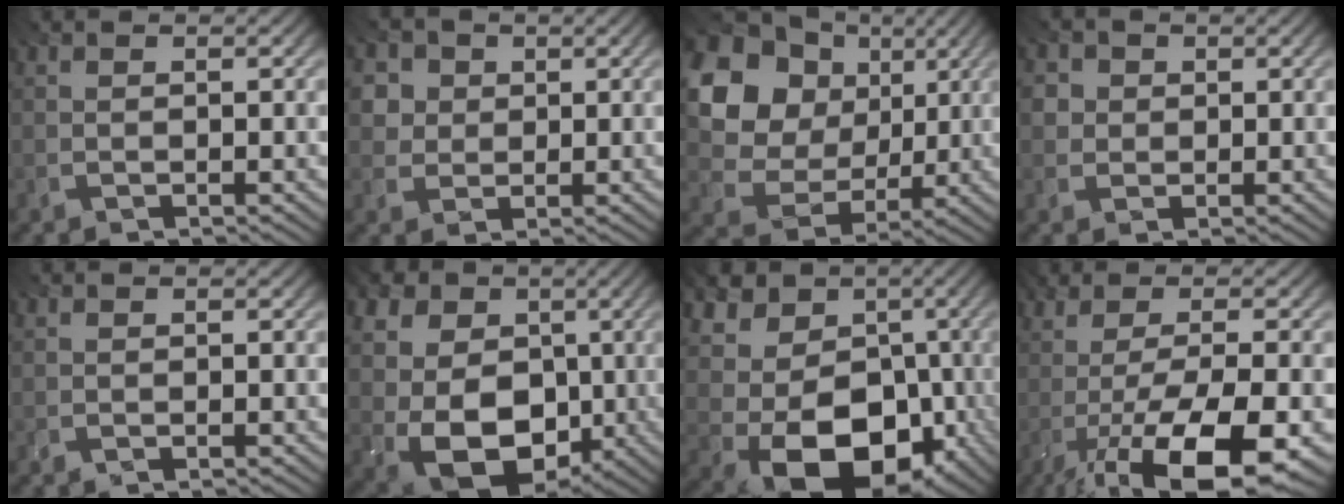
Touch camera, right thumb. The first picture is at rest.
{"total": 4.0, "force": [1.3, 3.6, 1.1], "torque": [-0.051, -0.012, 0.022]}
{"total": 15.0, "force": [3.9, 11.8, 8.3], "torque": [-0.193, 0.023, 0.064]}
{"total": 2.2, "force": [0.0, 2.2, 0.3], "torque": [-0.014, -0.008, -0.005]}
{"total": 0.0}
{"total": 16.2, "force": [-1.1, 12.9, 9.8], "torque": [-0.216, -0.014, -0.012]}
{"total": 17.9, "force": [-4.3, 13.7, 10.7], "torque": [-0.190, -0.025, -0.065]}
{"total": 13.4, "force": [-5.3, 3.8, 11.7], "torque": [-0.169, -0.003, -0.079]}